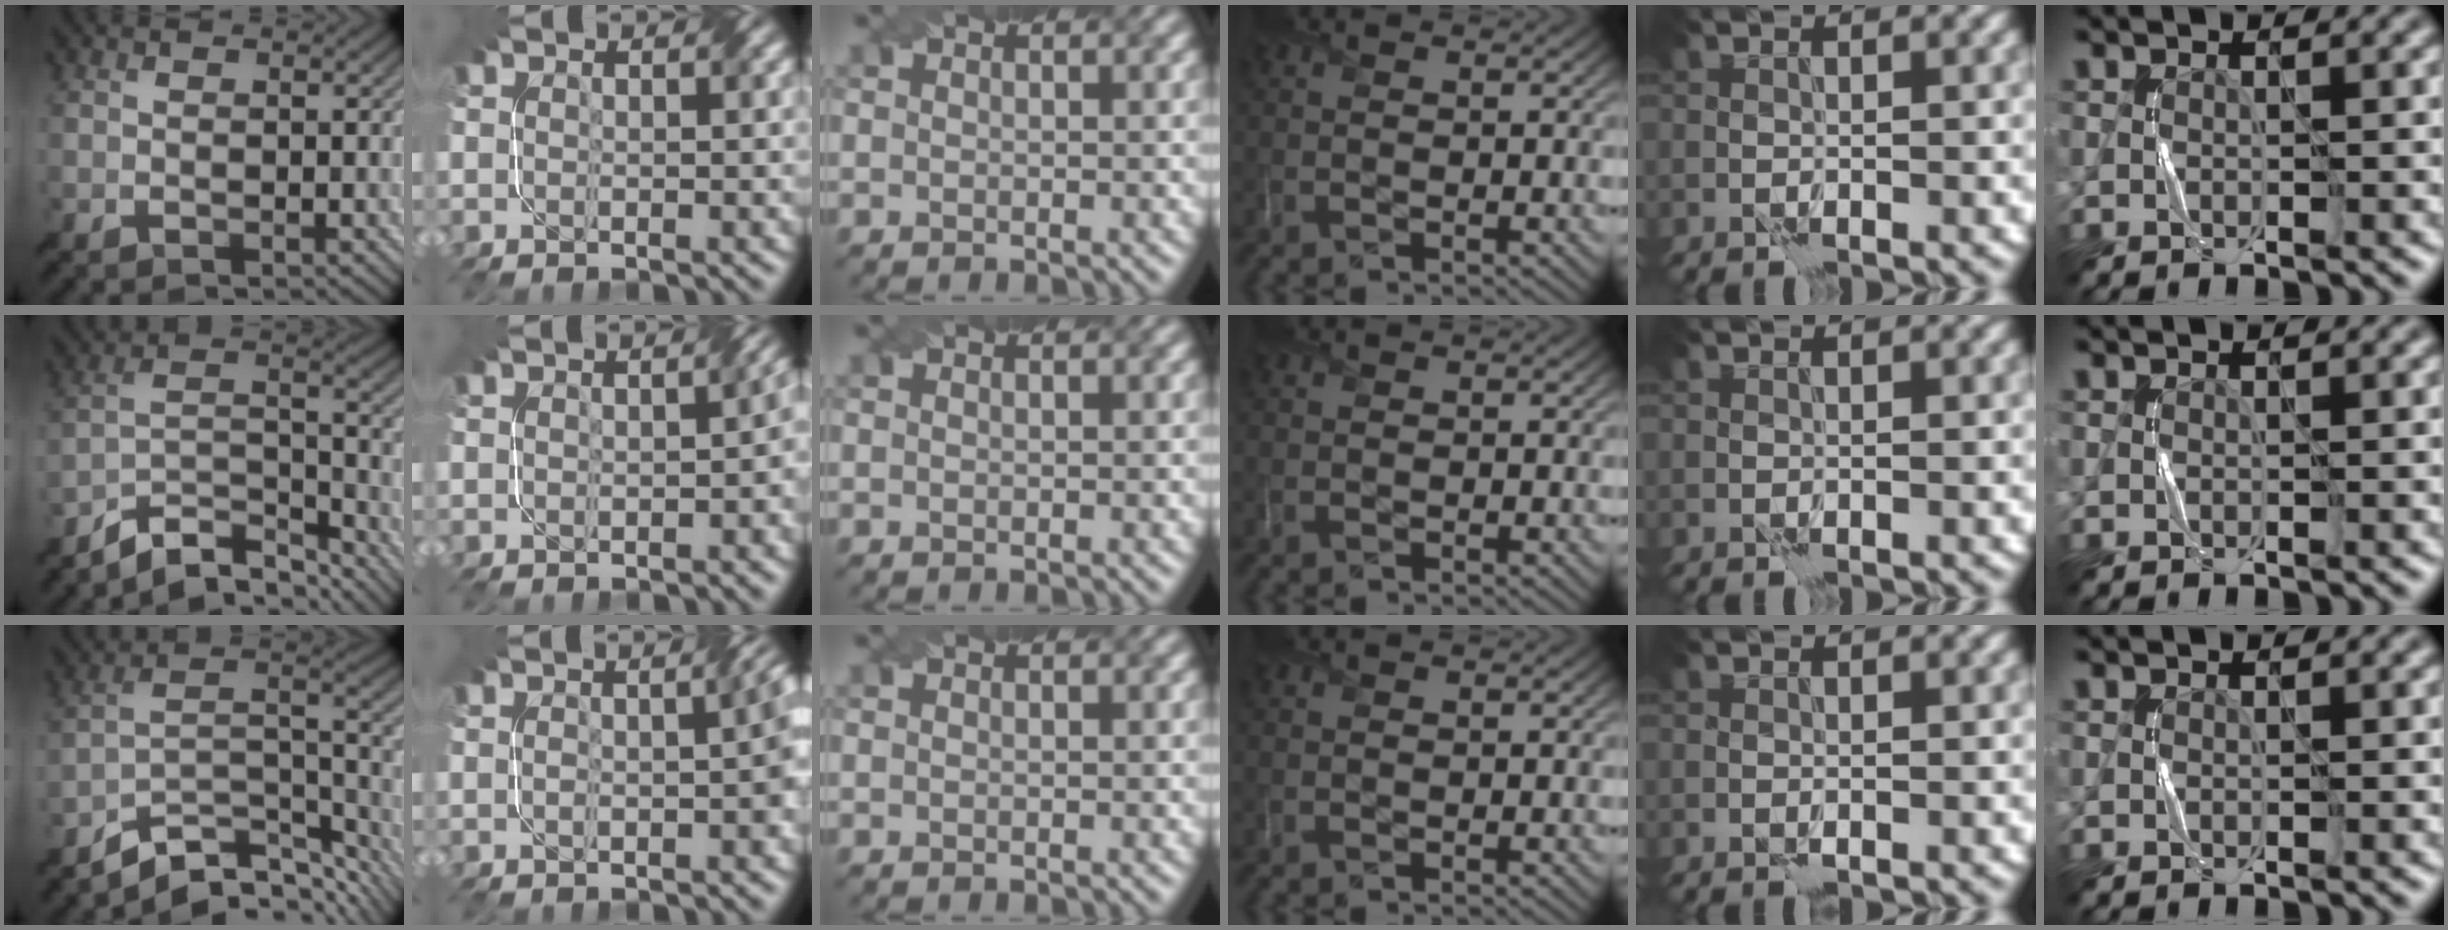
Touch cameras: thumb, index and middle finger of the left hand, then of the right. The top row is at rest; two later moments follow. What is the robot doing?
{"motion": "twist", "object": "screw"}